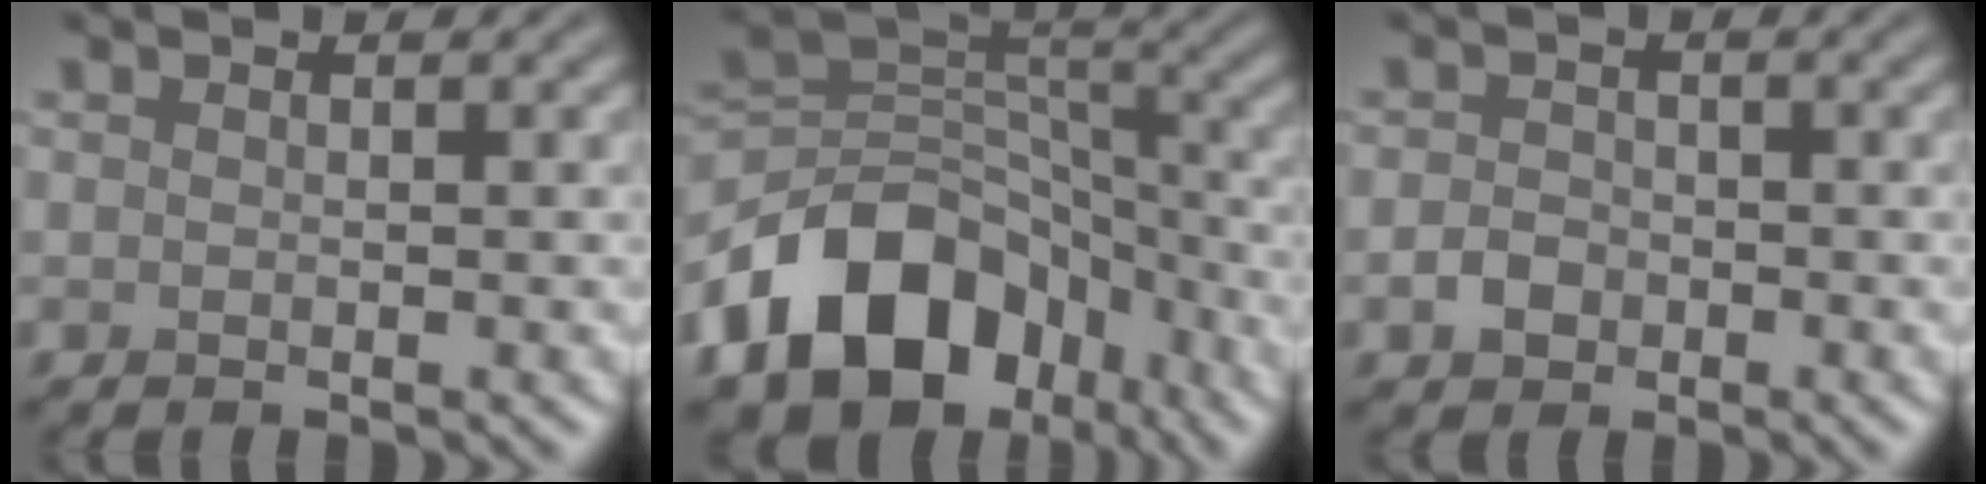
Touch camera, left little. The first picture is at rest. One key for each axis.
{"total": 12.0, "fx": -6.5, "fy": 8.1, "fz": 5.9, "tx": -0.100, "ty": 0.008, "tz": -0.126}
{"total": 1.8, "fx": -0.7, "fy": 1.5, "fz": 0.8, "tx": -0.012, "ty": 0.000, "tz": -0.018}